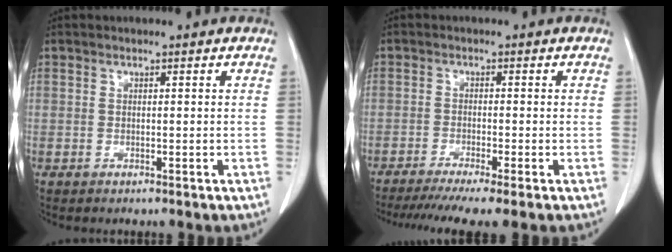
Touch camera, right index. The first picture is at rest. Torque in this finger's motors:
{"motor_torque": [0.81, -0.76, 0.49, 0.13]}